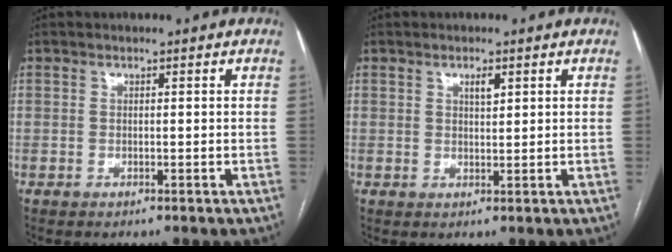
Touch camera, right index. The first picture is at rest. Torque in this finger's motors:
{"motor_torque": [0.14, -0.04, 0.04, 0.03]}